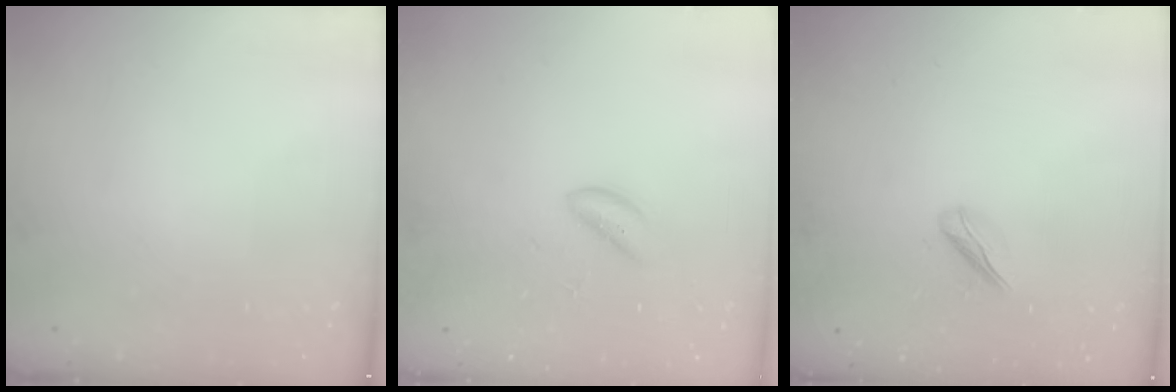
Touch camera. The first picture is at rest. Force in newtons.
{"total": 1.9, "press": 1.9, "slide": 0.4}
{"total": 3.8, "press": 3.8, "slide": 0.4}